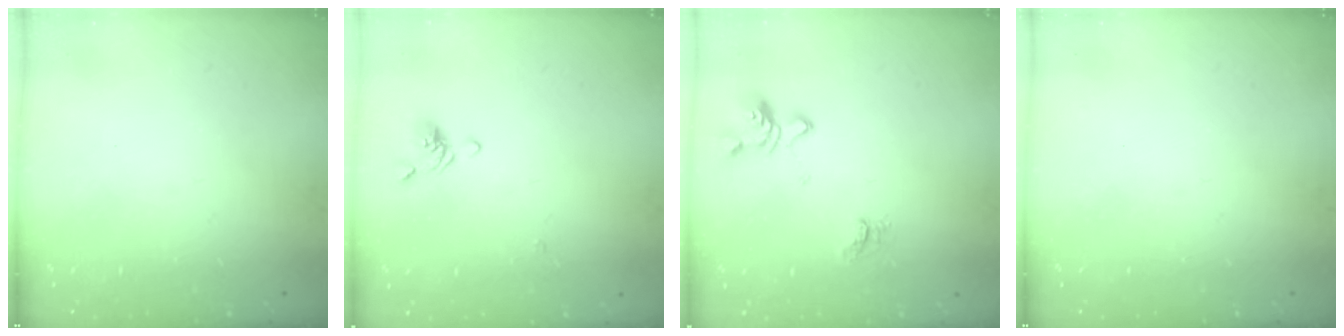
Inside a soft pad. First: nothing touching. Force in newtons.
{"total": 1.4, "press": 1.2, "slide": 0.6}
{"total": 3.6, "press": 3.5, "slide": 0.7}
{"total": 0.0}